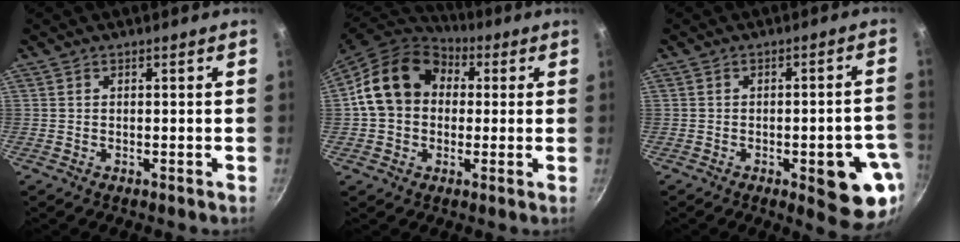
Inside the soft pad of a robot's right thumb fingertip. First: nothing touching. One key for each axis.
{"total": 15.9, "fx": 2.4, "fy": 12.7, "fz": 9.2, "tx": -0.137, "ty": 0.032, "tz": 0.028}
{"total": 11.7, "fx": -3.8, "fy": 3.9, "fz": 10.4, "tx": -0.094, "ty": 0.017, "tz": -0.043}